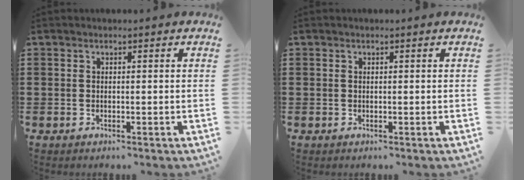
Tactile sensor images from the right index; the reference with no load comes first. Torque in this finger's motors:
{"motor_torque": [1.95, 0.18, 0.03, 0.01]}